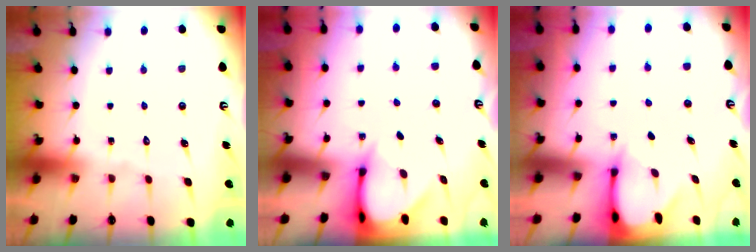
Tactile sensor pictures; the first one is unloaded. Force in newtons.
{"total": 3.3, "press": 3.3, "slide": 0.2}
{"total": 2.5, "press": 2.5, "slide": 0.3}